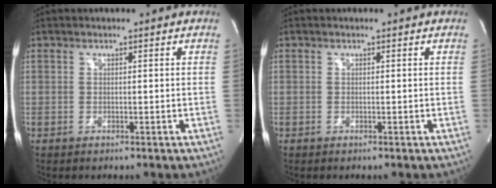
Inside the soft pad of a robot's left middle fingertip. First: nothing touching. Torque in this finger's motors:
{"motor_torque": [0.00, 0.00, 0.00, 0.00]}